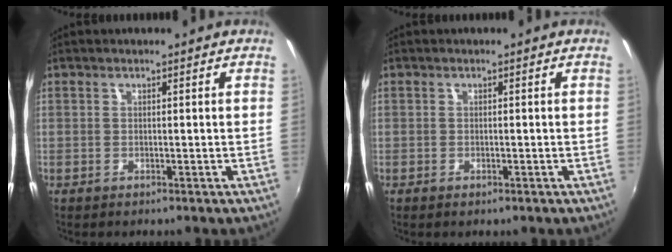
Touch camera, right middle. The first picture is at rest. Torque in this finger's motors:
{"motor_torque": [-0.05, -0.06, -0.01, 0.00]}